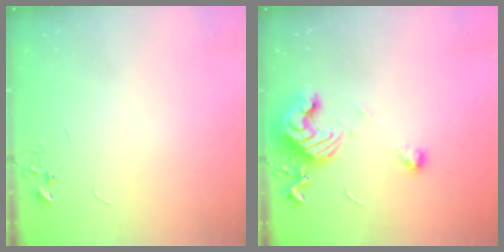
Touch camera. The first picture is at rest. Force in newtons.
{"total": 12.8, "press": 12.7, "slide": 1.6}